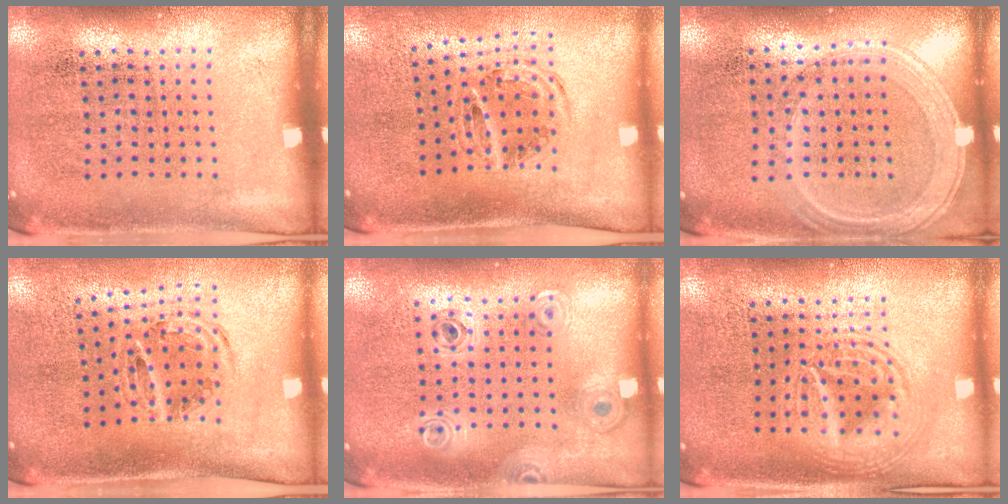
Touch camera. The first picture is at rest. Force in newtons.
{"total": 0.9, "press": 0.9, "slide": 0.2}
{"total": 1.2, "press": 1.1, "slide": 0.4}
{"total": 0.9, "press": 0.9, "slide": 0.2}
{"total": 0.9, "press": 0.9, "slide": 0.1}
{"total": 2.2, "press": 2.2, "slide": 0.2}